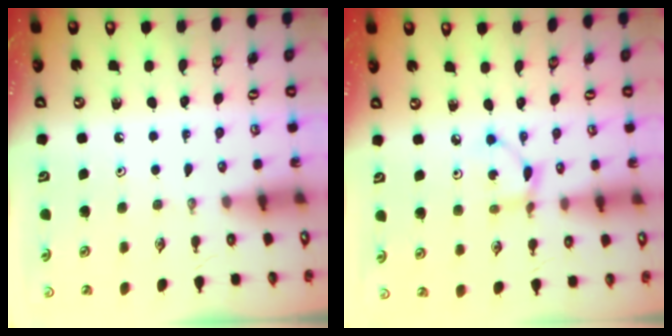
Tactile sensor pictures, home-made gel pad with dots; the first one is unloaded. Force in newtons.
{"total": 2.9, "press": 2.9, "slide": 0.1}